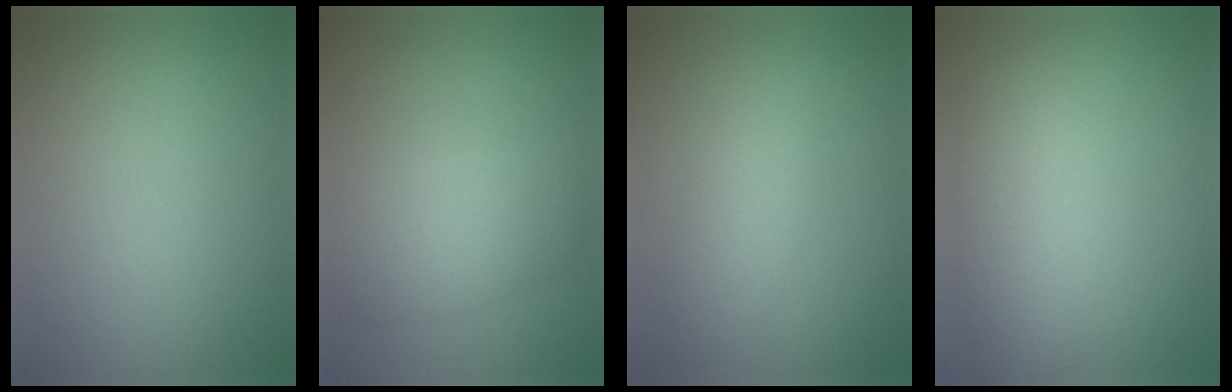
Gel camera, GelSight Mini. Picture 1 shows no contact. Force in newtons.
{"total": 4.2, "press": 4.2, "slide": 0.3}
{"total": 3.0, "press": 3.0, "slide": 0.1}
{"total": 4.7, "press": 4.7, "slide": 0.2}